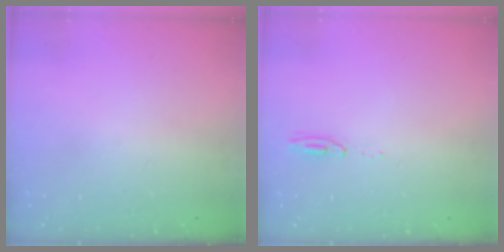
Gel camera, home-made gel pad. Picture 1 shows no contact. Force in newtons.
{"total": 11.2, "press": 5.8, "slide": 9.6}